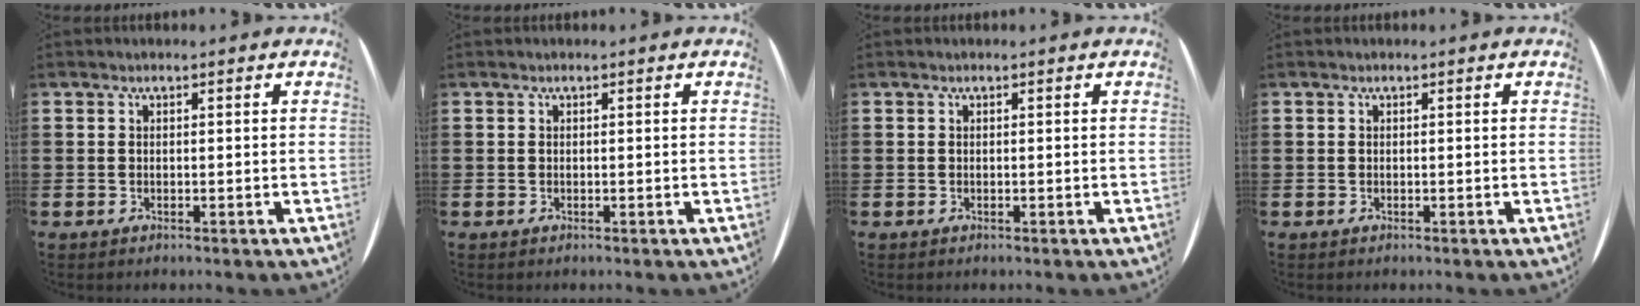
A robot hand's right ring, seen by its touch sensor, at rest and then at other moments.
{"total": 0.0}
{"total": 0.0}
{"total": 0.0}